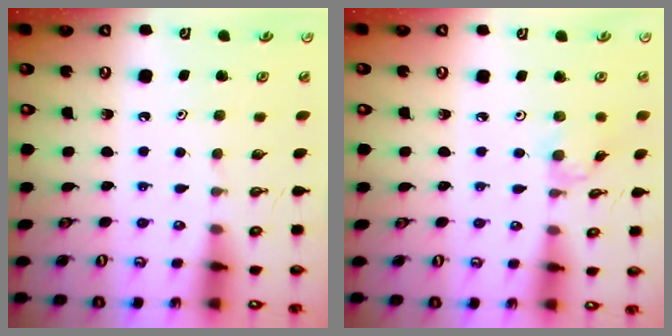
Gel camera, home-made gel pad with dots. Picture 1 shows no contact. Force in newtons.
{"total": 0.9, "press": 0.8, "slide": 0.2}